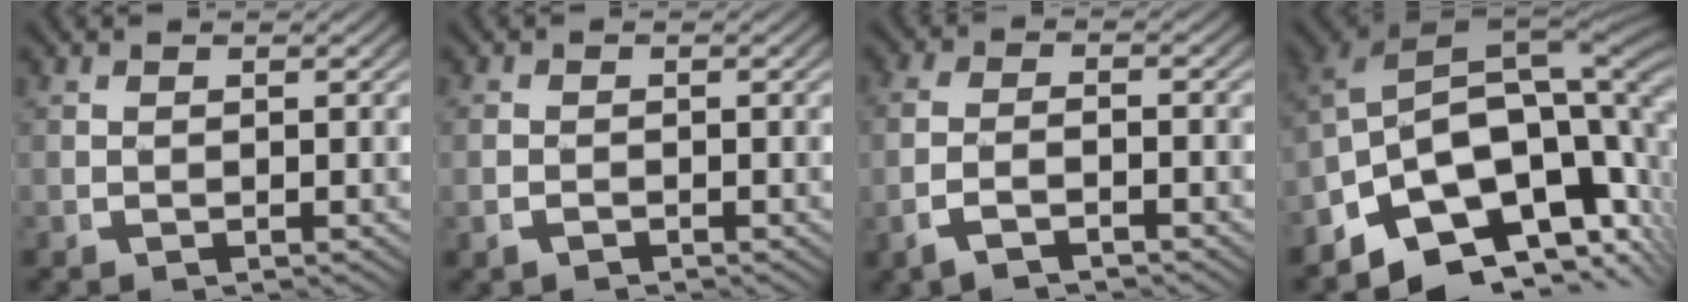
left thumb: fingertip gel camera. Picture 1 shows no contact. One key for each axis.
{"total": 0.7, "fx": -0.6, "fy": 0.3, "fz": 0.2, "tx": -0.007, "ty": -0.005, "tz": -0.008}
{"total": 2.5, "fx": -1.2, "fy": 1.1, "fz": 1.8, "tx": -0.047, "ty": -0.002, "tz": -0.022}
{"total": 19.3, "fx": -2.4, "fy": 13.4, "fz": 13.7, "tx": -0.249, "ty": -0.041, "tz": -0.038}